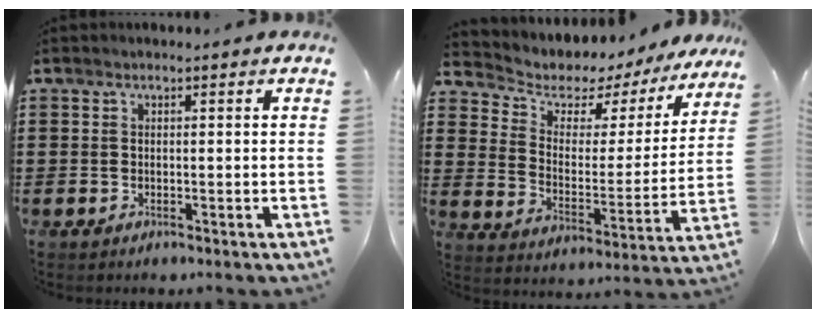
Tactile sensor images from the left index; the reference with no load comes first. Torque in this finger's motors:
{"motor_torque": [1.36, -0.78, 0.61, 0.06]}